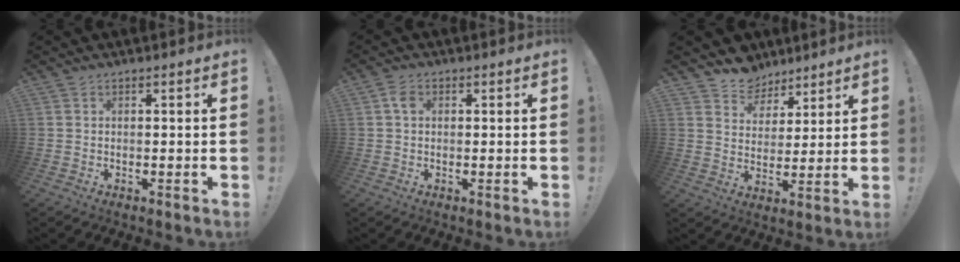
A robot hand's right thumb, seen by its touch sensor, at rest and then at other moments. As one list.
[{"total": 2.7, "force": [0.6, 1.8, 2.0], "torque": [-0.035, 0.005, 0.009]}, {"total": 8.5, "force": [6.8, 5.0, 0.7], "torque": [-0.024, -0.057, 0.136]}]